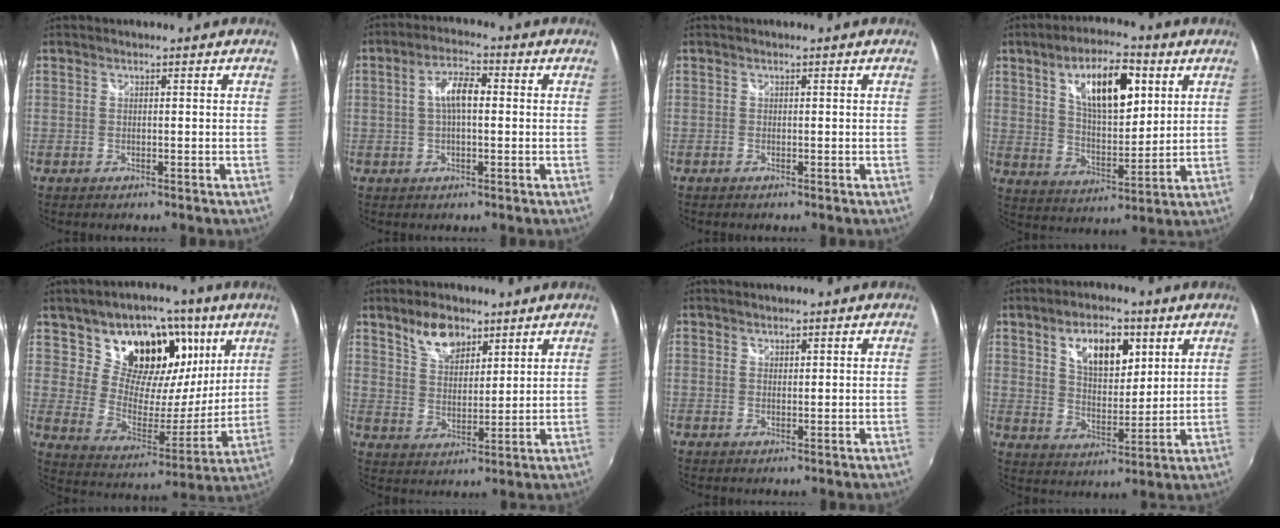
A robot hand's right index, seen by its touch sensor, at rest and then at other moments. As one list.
[{"total": 5.6, "force": [0.2, 2.4, 5.0], "torque": [-0.096, 0.014, 0.003]}, {"total": 0.0}, {"total": 14.6, "force": [5.8, 6.2, 11.9], "torque": [-0.194, 0.016, 0.102]}, {"total": 19.8, "force": [10.3, 13.6, 10.1], "torque": [-0.177, 0.010, 0.181]}, {"total": 7.7, "force": [5.3, 3.9, 4.0], "torque": [-0.067, 0.010, 0.099]}, {"total": 0.8, "force": [0.6, 0.5, 0.0], "torque": [0.001, 0.001, 0.010]}, {"total": 10.7, "force": [4.9, 5.6, 7.7], "torque": [-0.126, 0.010, 0.086]}]